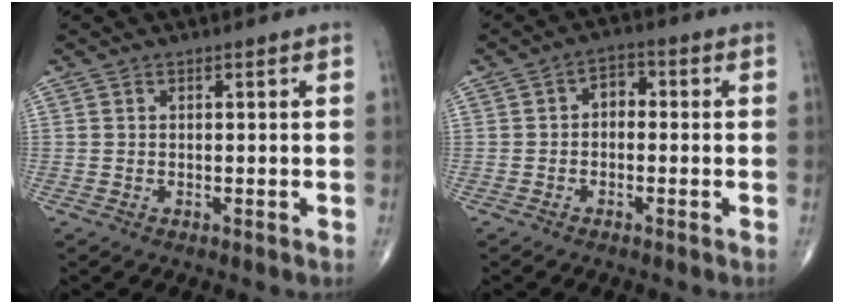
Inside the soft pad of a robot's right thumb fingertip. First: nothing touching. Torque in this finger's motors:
{"motor_torque": [-0.06, 0.01, 0.25, -0.02, 0.00]}